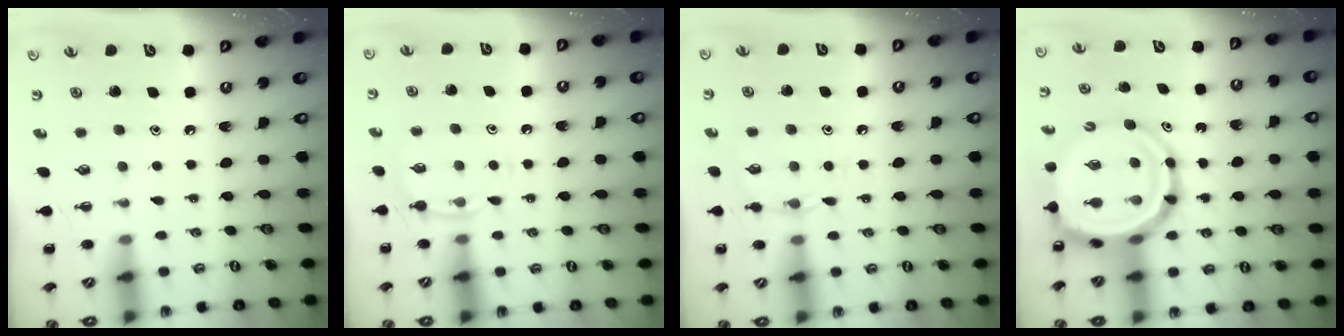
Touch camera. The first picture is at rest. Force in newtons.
{"total": 7.0, "press": 6.7, "slide": 1.8}
{"total": 7.3, "press": 7.0, "slide": 2.1}
{"total": 14.2, "press": 13.6, "slide": 4.1}